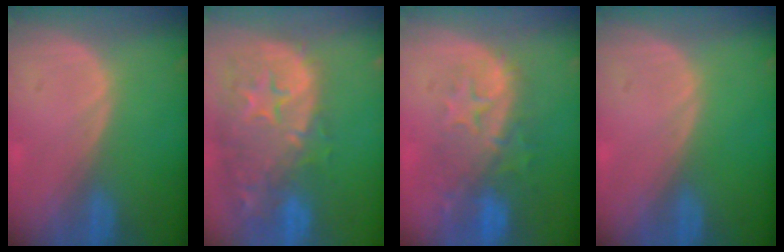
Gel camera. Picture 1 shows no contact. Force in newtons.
{"total": 14.9, "press": 12.0, "slide": 8.9}
{"total": 10.1, "press": 8.7, "slide": 5.1}
{"total": 0.0}